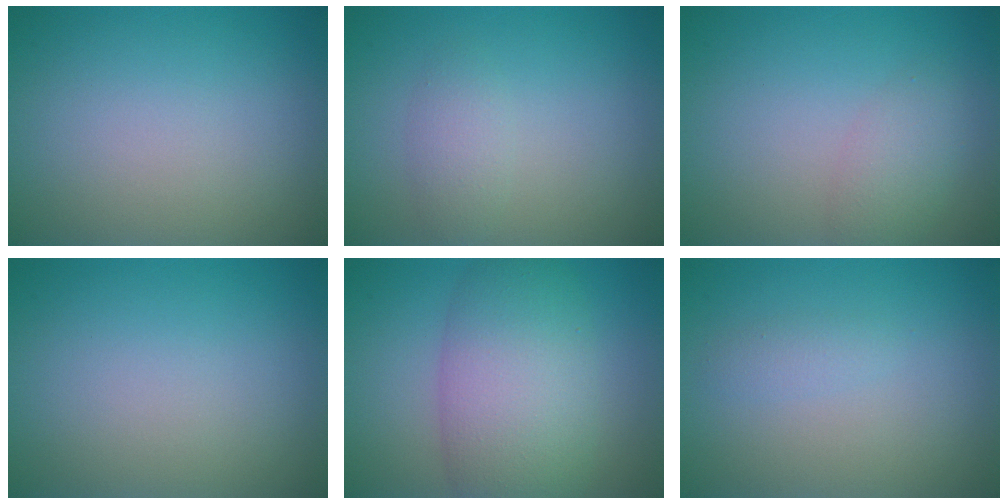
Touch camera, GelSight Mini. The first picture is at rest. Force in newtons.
{"total": 1.7, "press": 1.7, "slide": 0.0}
{"total": 2.1, "press": 2.1, "slide": 0.1}
{"total": 0.0}
{"total": 8.2, "press": 8.2, "slide": 0.2}
{"total": 1.0, "press": 1.0, "slide": 0.1}